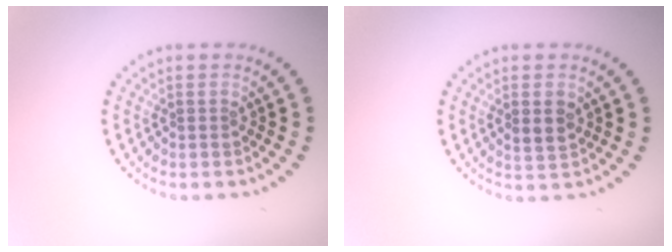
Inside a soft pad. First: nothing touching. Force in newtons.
{"total": 1.8, "press": 1.8, "slide": 0.5}